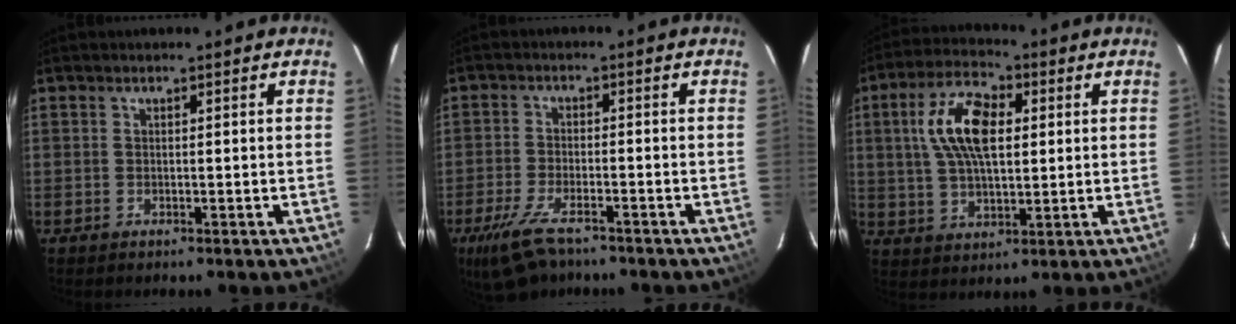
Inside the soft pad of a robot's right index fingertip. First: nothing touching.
{"total": 9.0, "force": [-6.4, 3.3, 5.3], "torque": [-0.133, -0.022, -0.120]}
{"total": 12.5, "force": [2.7, 6.1, 10.5], "torque": [-0.204, 0.021, 0.052]}